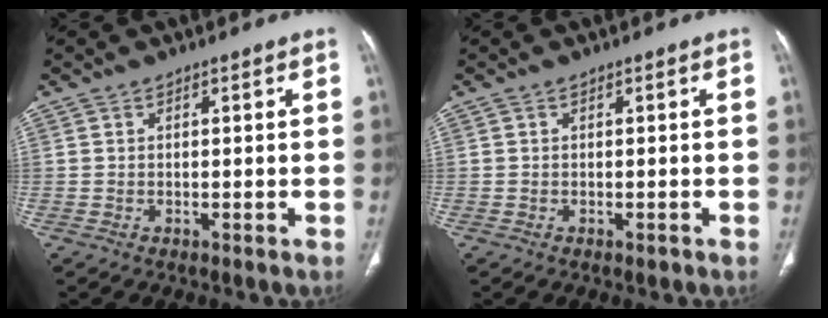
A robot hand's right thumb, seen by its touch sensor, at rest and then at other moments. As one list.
[{"total": 0.6, "force": [-0.4, 0.2, 0.4], "torque": [-0.003, 0.000, -0.004]}]